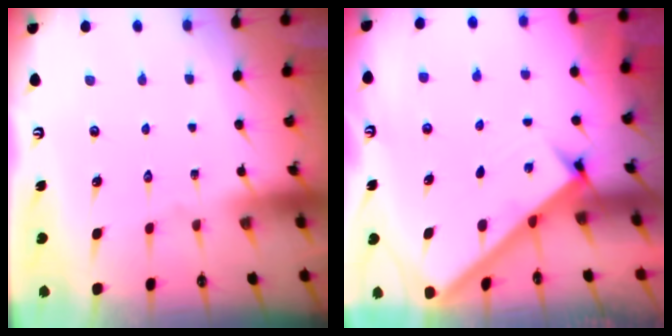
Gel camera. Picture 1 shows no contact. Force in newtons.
{"total": 2.6, "press": 2.6, "slide": 0.3}